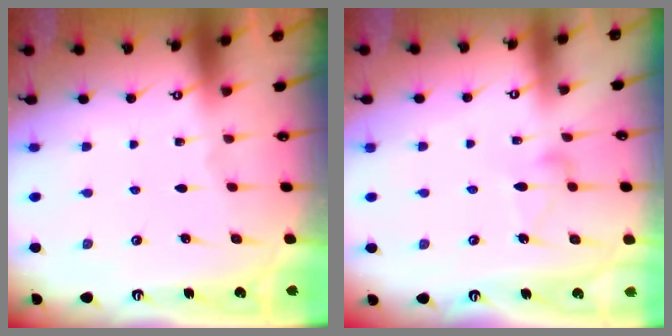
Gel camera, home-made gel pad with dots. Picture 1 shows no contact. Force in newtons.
{"total": 6.7, "press": 6.7, "slide": 0.4}